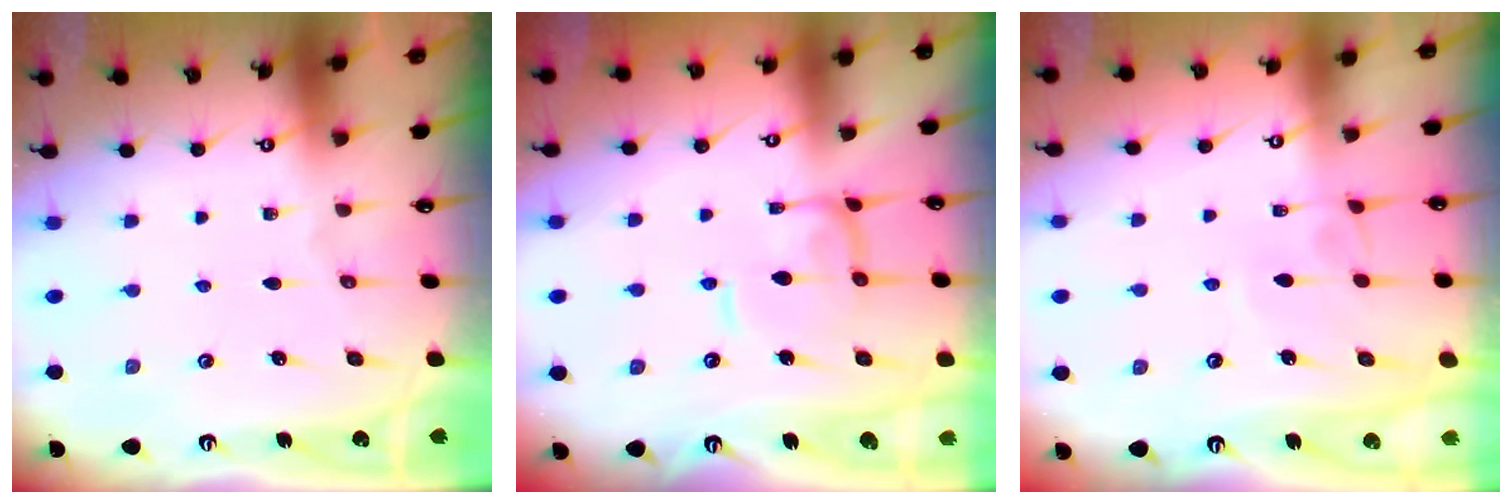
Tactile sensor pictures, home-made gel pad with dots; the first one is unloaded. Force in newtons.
{"total": 1.7, "press": 1.7, "slide": 0.4}
{"total": 1.3, "press": 1.3, "slide": 0.5}